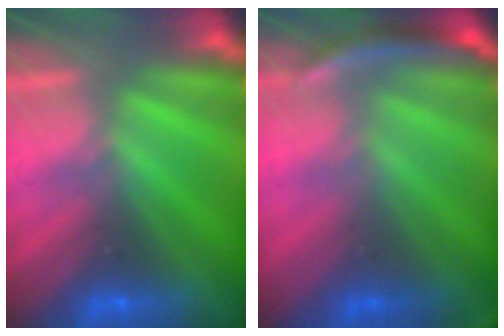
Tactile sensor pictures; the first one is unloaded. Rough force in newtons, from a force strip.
{"total": 2.8}